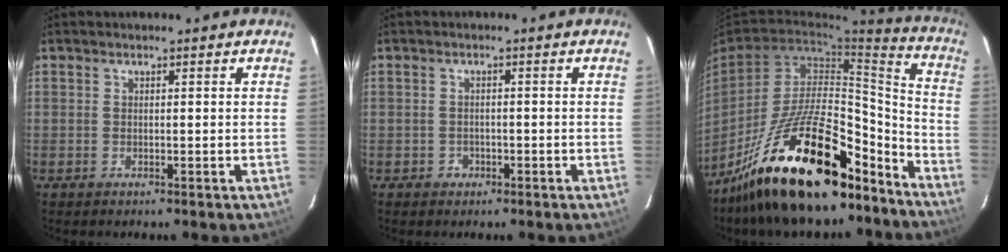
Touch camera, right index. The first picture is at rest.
{"total": 1.9, "force": [-1.0, 1.6, 0.2], "torque": [-0.005, 0.005, -0.011]}
{"total": 26.5, "force": [-19.1, 9.5, 15.8], "torque": [-0.259, 0.008, -0.292]}